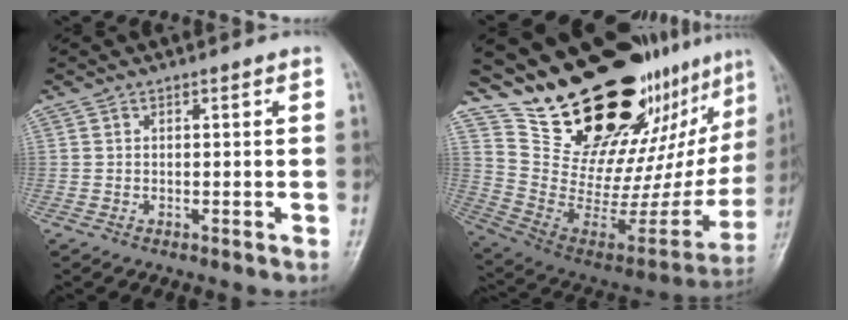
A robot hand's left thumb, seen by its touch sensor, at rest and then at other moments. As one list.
[{"total": 30.8, "force": [21.2, 12.1, 18.8], "torque": [-0.244, -0.117, 0.345]}]